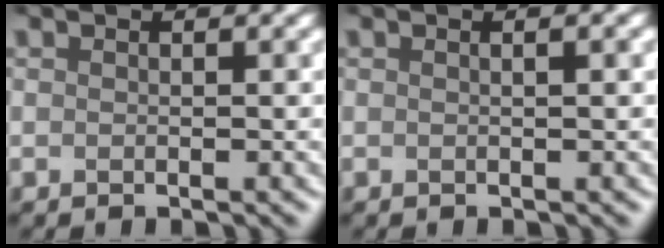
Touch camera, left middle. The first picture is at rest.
{"total": 2.2, "force": [0.8, 1.2, 1.6], "torque": [0.004, 0.011, -0.012]}